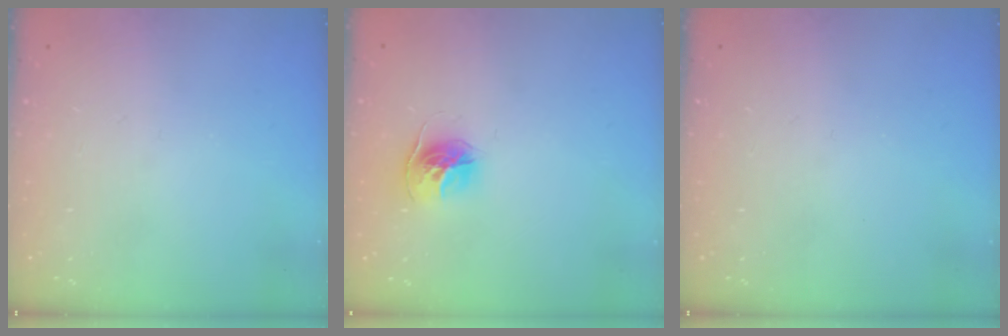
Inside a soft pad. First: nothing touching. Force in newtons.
{"total": 11.1, "press": 11.1, "slide": 0.9}
{"total": 0.0}